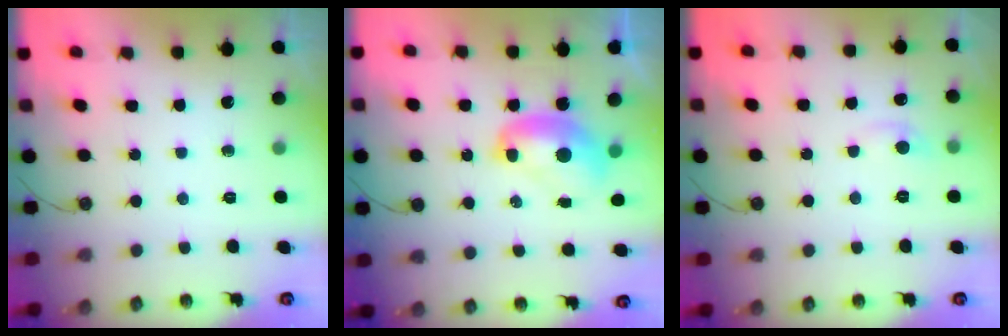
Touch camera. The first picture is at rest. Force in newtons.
{"total": 2.4, "press": 2.4, "slide": 0.3}
{"total": 0.8, "press": 0.4, "slide": 0.6}